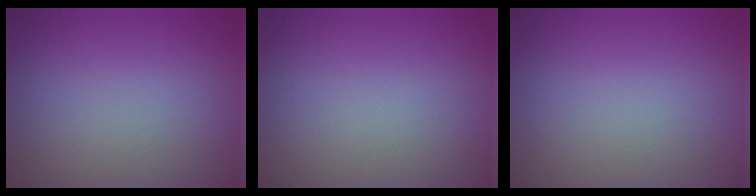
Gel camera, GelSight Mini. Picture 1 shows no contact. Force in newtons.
{"total": 0.0}
{"total": 0.0}